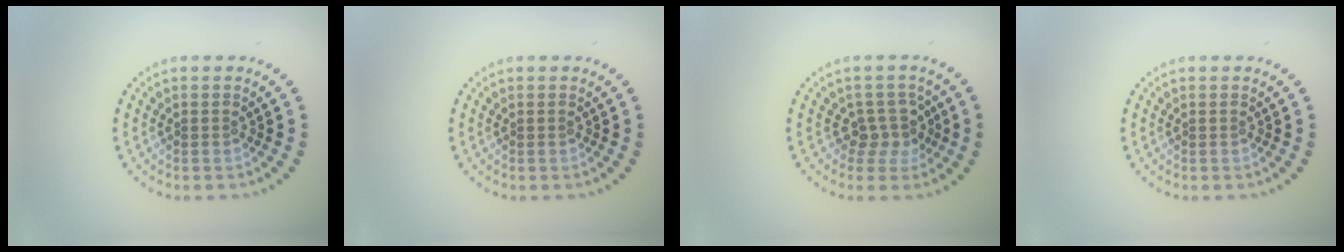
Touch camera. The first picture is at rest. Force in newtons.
{"total": 0.0}
{"total": 2.6, "press": 2.0, "slide": 1.6}
{"total": 0.0}